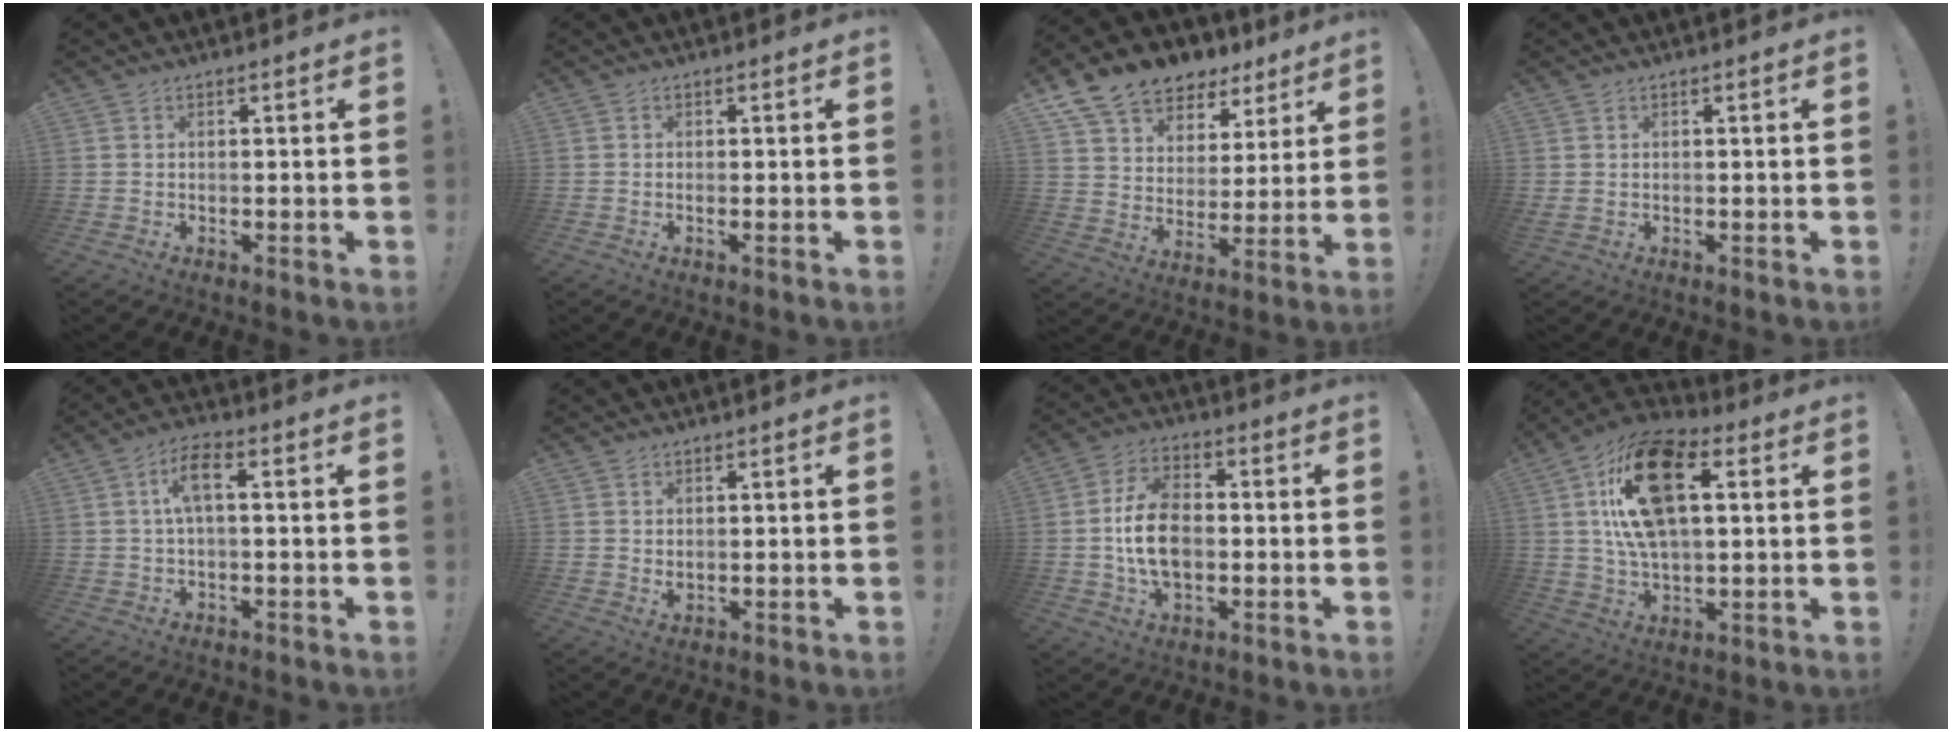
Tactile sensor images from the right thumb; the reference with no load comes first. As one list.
[{"total": 0.7, "force": [-0.2, -0.2, 0.6], "torque": [-0.003, -0.004, -0.005]}, {"total": 12.2, "force": [9.1, 7.3, 3.4], "torque": [-0.060, -0.070, 0.173]}, {"total": 0.7, "force": [0.4, 0.4, 0.5], "torque": [-0.011, 0.002, 0.008]}, {"total": 6.4, "force": [0.6, 1.9, 6.1], "torque": [-0.124, 0.009, 0.008]}, {"total": 1.4, "force": [0.9, 0.8, 0.8], "torque": [-0.010, -0.003, 0.016]}, {"total": 11.1, "force": [-0.9, 7.3, 8.4], "torque": [-0.146, 0.008, -0.015]}, {"total": 20.2, "force": [5.7, 11.3, 15.8], "torque": [-0.265, 0.003, 0.097]}]